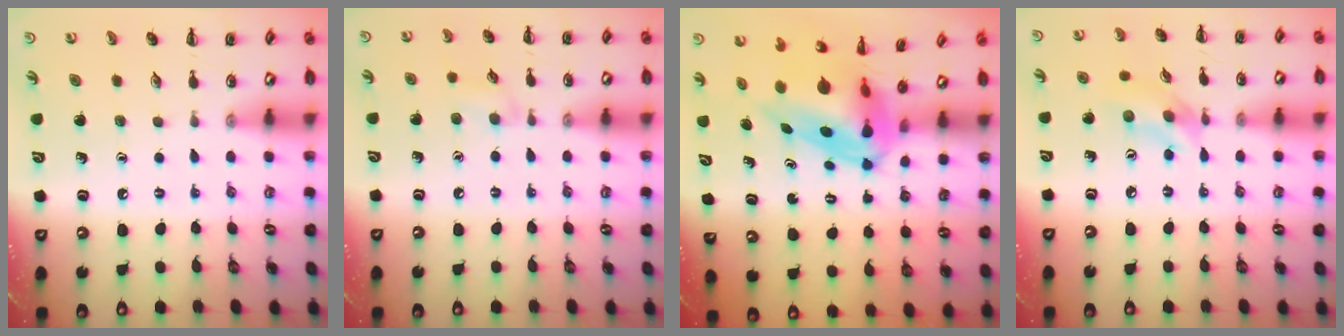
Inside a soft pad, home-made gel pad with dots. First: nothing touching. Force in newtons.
{"total": 6.4, "press": 5.9, "slide": 2.4}
{"total": 7.3, "press": 6.9, "slide": 2.3}
{"total": 6.9, "press": 6.8, "slide": 0.9}